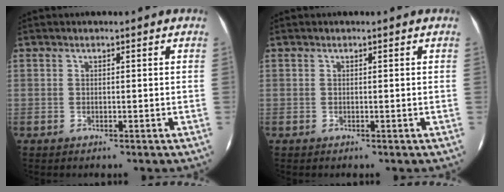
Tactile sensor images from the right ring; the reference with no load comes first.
{"total": 0.0}